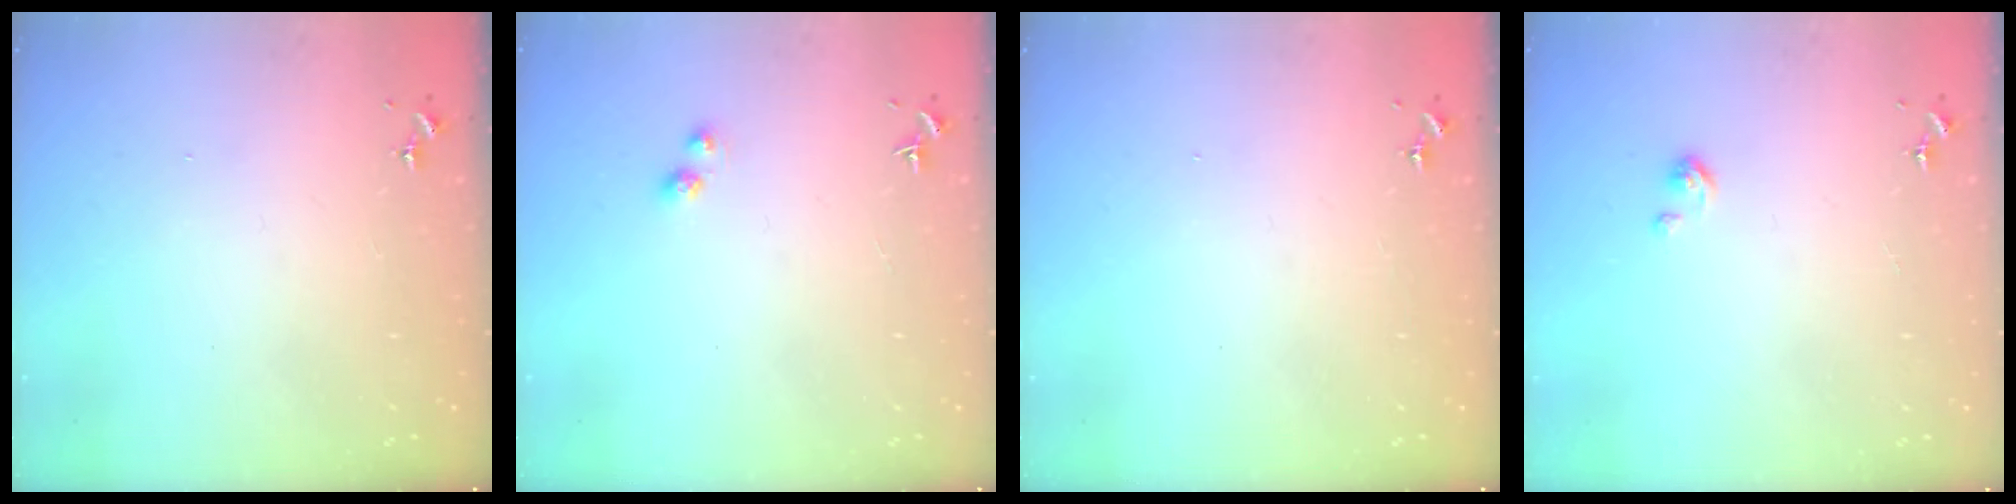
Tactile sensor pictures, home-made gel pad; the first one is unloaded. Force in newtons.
{"total": 3.3, "press": 3.2, "slide": 0.5}
{"total": 0.0}
{"total": 2.6, "press": 2.6, "slide": 0.4}